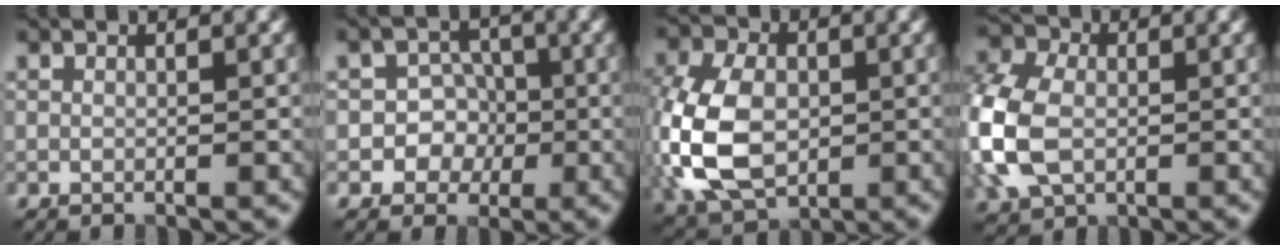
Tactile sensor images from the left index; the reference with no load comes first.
{"total": 4.1, "force": [-1.1, 3.8, 1.3], "torque": [0.014, 0.012, -0.037]}
{"total": 10.4, "force": [-1.3, 7.1, 7.5], "torque": [-0.183, -0.001, -0.037]}
{"total": 9.5, "force": [-0.9, 6.8, 6.6], "torque": [-0.178, -0.006, -0.017]}